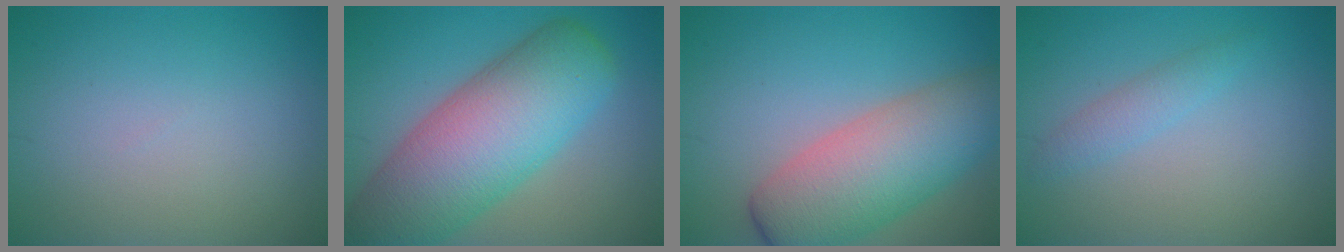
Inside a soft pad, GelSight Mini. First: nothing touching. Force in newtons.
{"total": 11.9, "press": 11.9, "slide": 0.5}
{"total": 8.5, "press": 8.5, "slide": 0.3}
{"total": 1.7, "press": 1.7, "slide": 0.1}